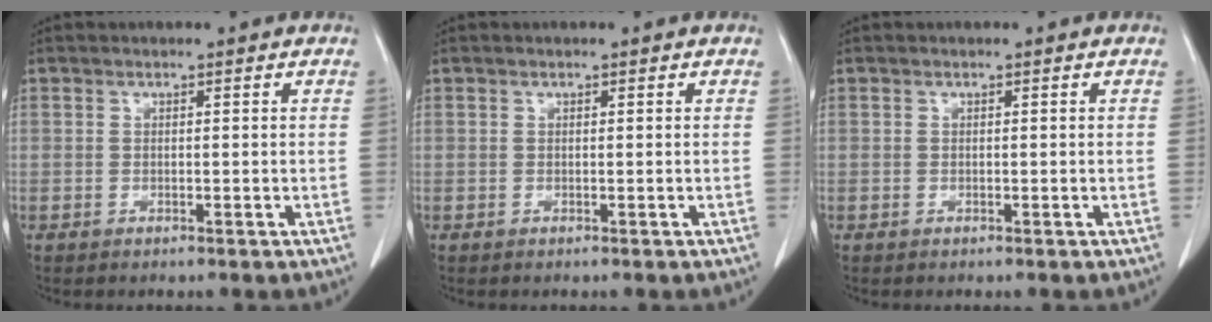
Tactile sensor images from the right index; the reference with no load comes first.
{"total": 0.0}
{"total": 0.0}